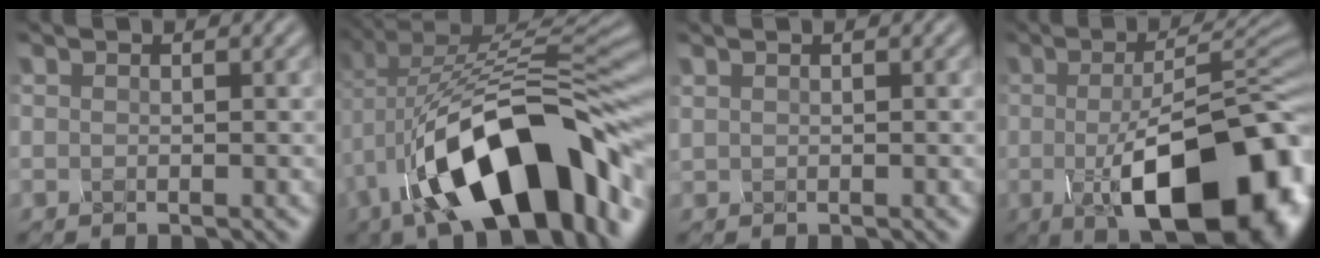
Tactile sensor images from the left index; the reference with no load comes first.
{"total": 14.0, "force": [-4.3, 6.7, 11.5], "torque": [-0.176, 0.009, -0.048]}
{"total": 0.6, "force": [0.2, -0.4, -0.5], "torque": [0.001, 0.000, 0.013]}
{"total": 15.1, "force": [-4.7, 5.6, 13.2], "torque": [-0.164, -0.016, -0.046]}